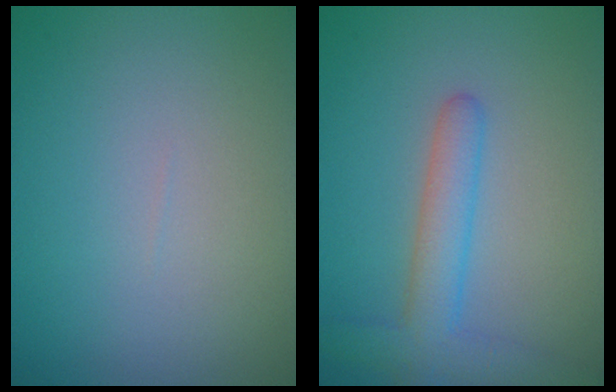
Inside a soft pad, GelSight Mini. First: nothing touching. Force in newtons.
{"total": 3.9, "press": 3.9, "slide": 0.2}